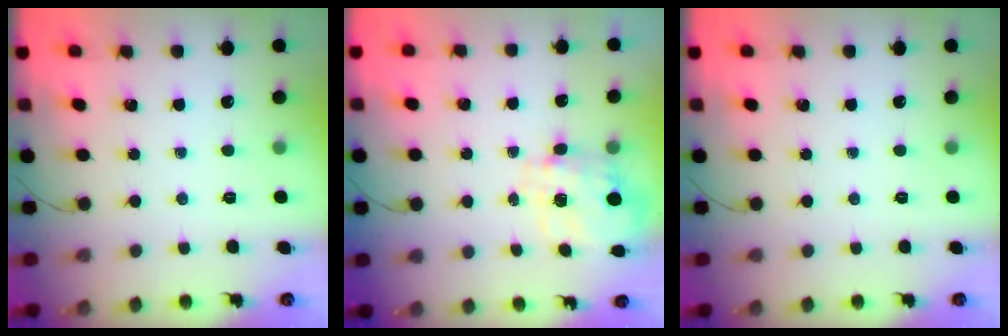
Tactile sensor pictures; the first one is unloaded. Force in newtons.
{"total": 3.6, "press": 3.5, "slide": 1.0}
{"total": 0.0}